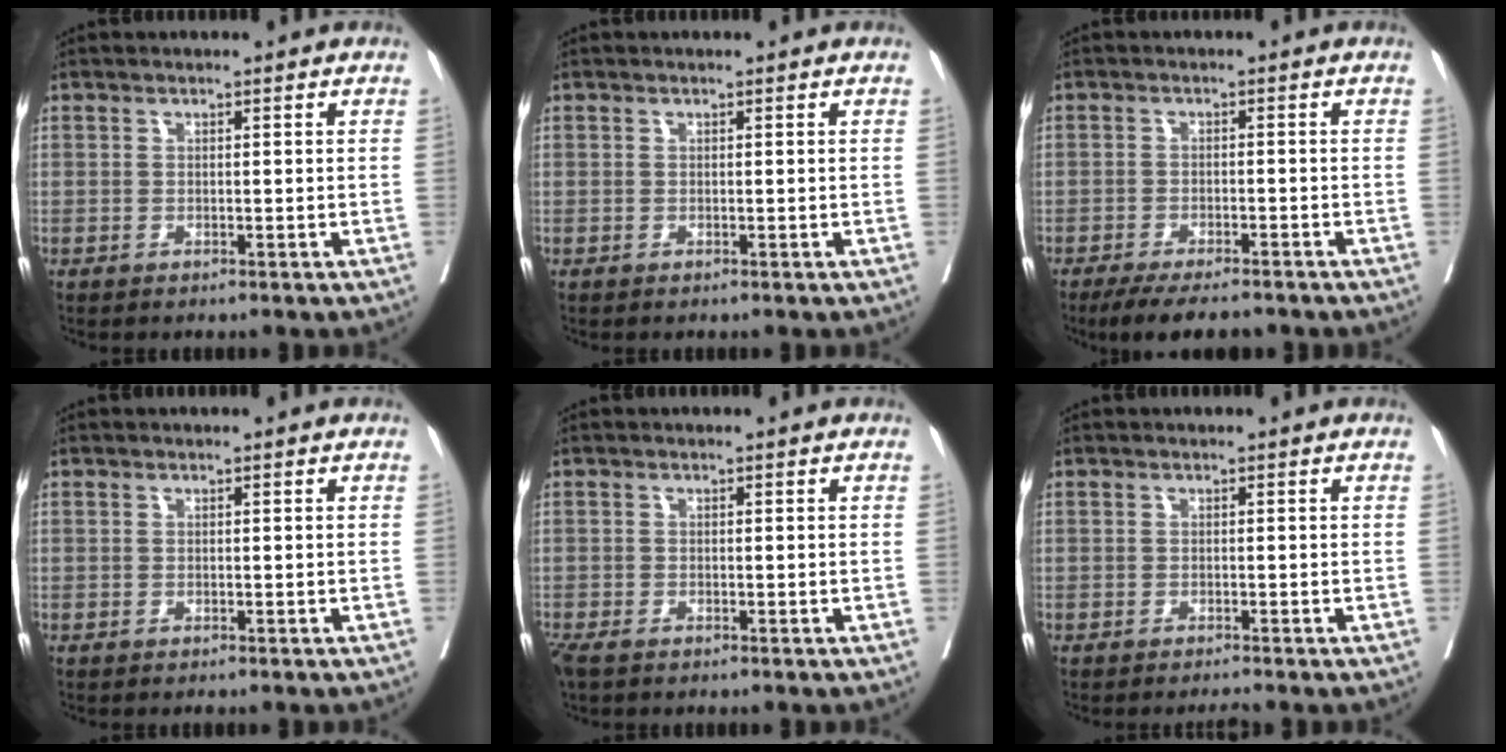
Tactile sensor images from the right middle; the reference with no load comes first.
{"total": 0.0}
{"total": 8.2, "force": [-7.0, 1.7, 3.9], "torque": [-0.052, -0.011, -0.108]}
{"total": 0.0}
{"total": 3.0, "force": [-2.2, 1.2, 1.6], "torque": [-0.037, -0.011, -0.040]}
{"total": 1.0, "force": [-0.9, -0.4, 0.1], "torque": [-0.002, -0.003, -0.013]}